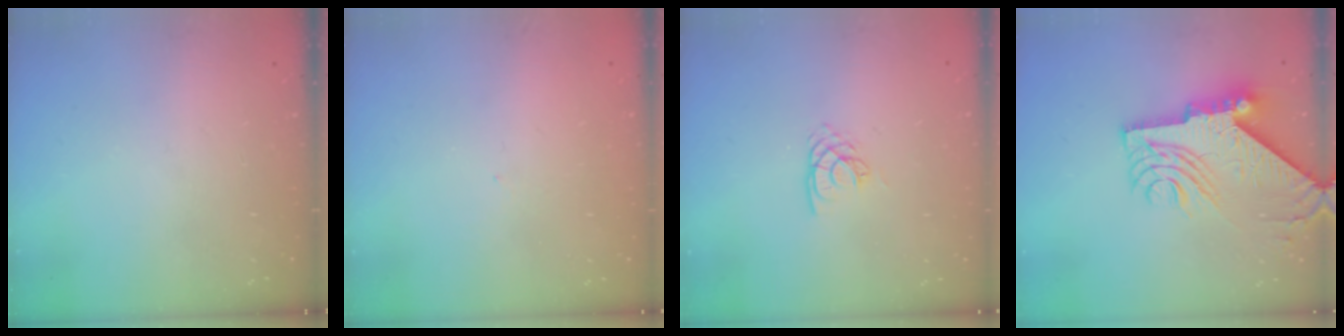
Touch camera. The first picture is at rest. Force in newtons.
{"total": 2.0, "press": 2.0, "slide": 0.3}
{"total": 2.8, "press": 2.8, "slide": 0.1}
{"total": 15.5, "press": 15.4, "slide": 1.8}